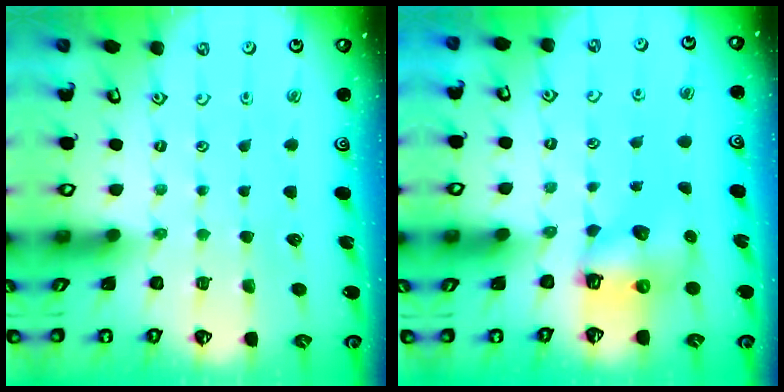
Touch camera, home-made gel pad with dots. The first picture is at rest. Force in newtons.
{"total": 6.8, "press": 6.8, "slide": 0.9}